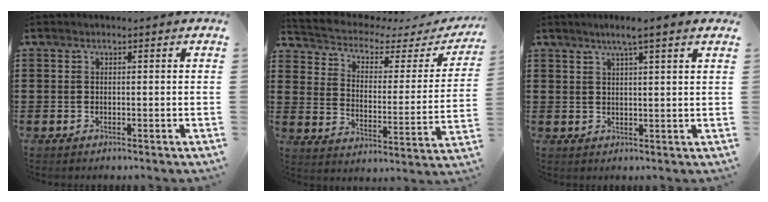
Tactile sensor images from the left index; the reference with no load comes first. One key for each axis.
{"total": 3.1, "fx": 2.2, "fy": 1.5, "fz": 1.6, "tx": -0.048, "ty": -0.023, "tz": 0.027}
{"total": 3.6, "fx": 2.6, "fy": -0.4, "fz": 2.4, "tx": -0.053, "ty": 0.001, "tz": 0.045}